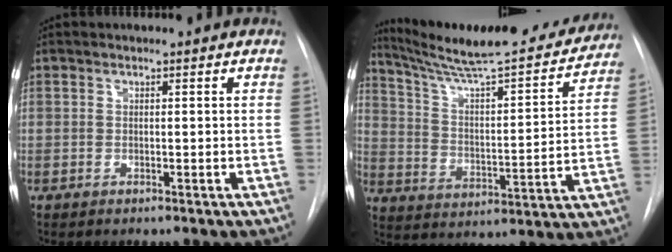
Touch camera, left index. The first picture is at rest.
{"total": 23.8, "force": [21.7, 2.3, 9.6], "torque": [-0.152, -0.031, 0.308]}